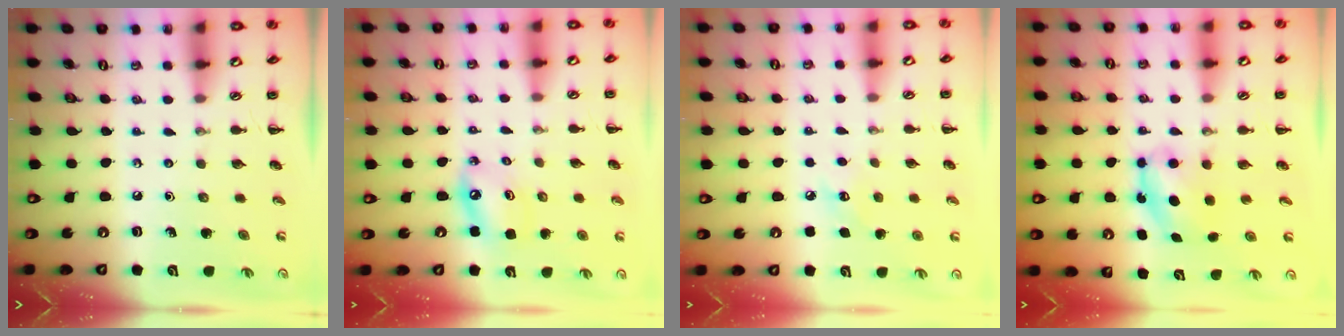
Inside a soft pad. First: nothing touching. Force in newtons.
{"total": 6.4, "press": 6.2, "slide": 1.3}
{"total": 5.3, "press": 5.1, "slide": 1.3}
{"total": 5.9, "press": 5.8, "slide": 0.9}